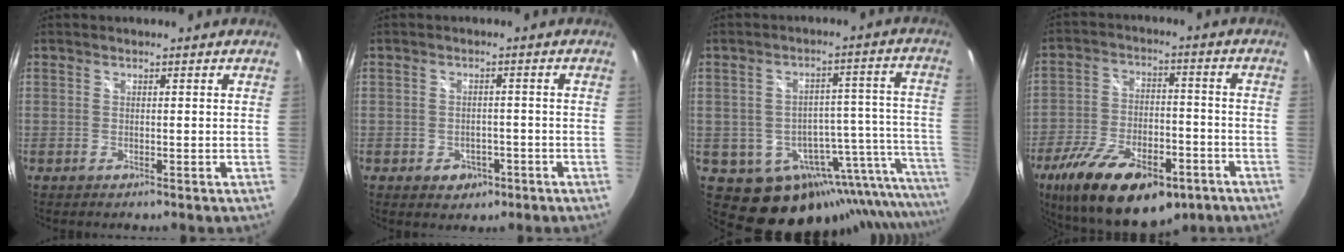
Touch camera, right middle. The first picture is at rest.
{"total": 3.9, "force": [-1.6, 3.2, 1.6], "torque": [-0.038, 0.002, -0.014]}
{"total": 19.7, "force": [-11.6, 11.2, 11.3], "torque": [-0.138, 0.004, -0.141]}
{"total": 21.4, "force": [-12.9, 9.8, 14.0], "torque": [-0.273, -0.025, -0.202]}